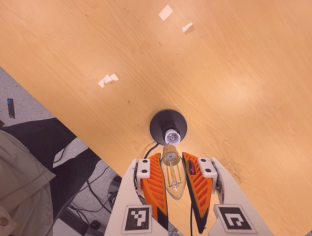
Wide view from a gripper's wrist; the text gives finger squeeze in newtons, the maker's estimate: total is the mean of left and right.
{"total": 20.5, "left": 22.1, "right": 18.9}